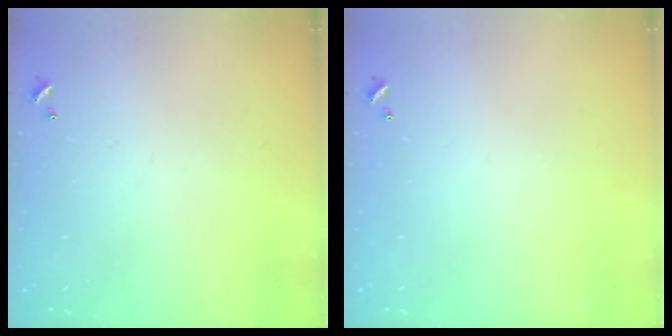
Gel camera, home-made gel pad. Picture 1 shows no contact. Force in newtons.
{"total": 0.0}